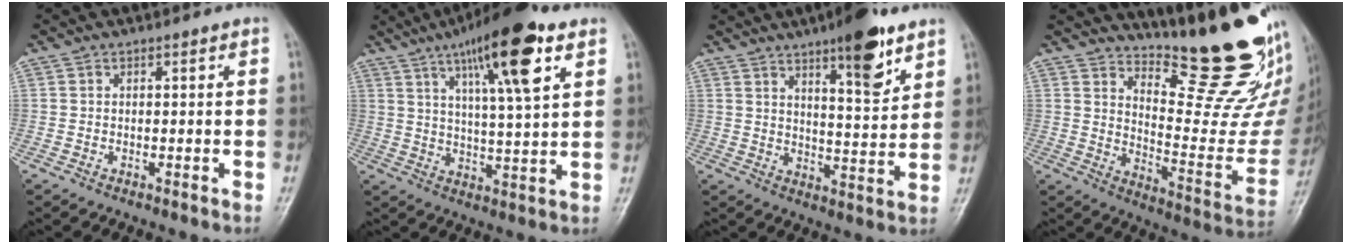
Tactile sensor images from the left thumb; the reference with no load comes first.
{"total": 16.5, "force": [8.3, 3.4, 13.8], "torque": [-0.214, -0.022, 0.133]}
{"total": 14.1, "force": [8.7, 3.6, 10.5], "torque": [-0.131, -0.051, 0.131]}
{"total": 21.4, "force": [16.6, 5.0, 12.5], "torque": [-0.135, -0.147, 0.239]}